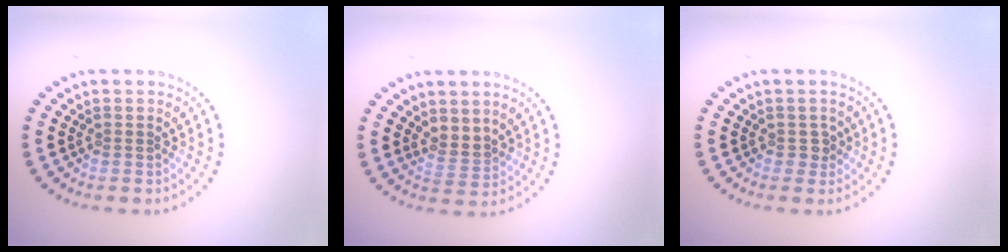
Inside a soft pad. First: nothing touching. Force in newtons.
{"total": 1.7, "press": 1.4, "slide": 0.9}
{"total": 1.0, "press": 0.9, "slide": 0.4}